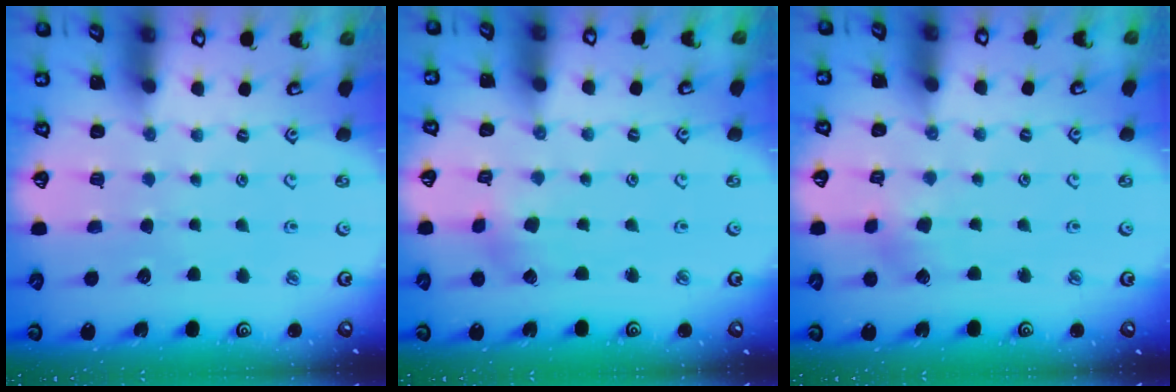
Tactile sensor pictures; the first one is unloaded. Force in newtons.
{"total": 2.6, "press": 2.6, "slide": 0.4}
{"total": 2.8, "press": 2.8, "slide": 0.5}